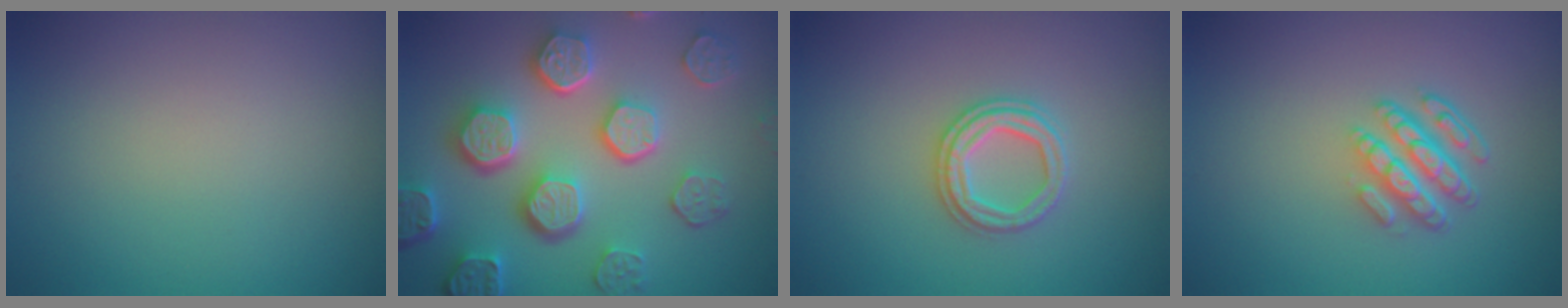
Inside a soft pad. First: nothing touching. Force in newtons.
{"total": 7.9, "press": 6.0, "slide": 5.2}
{"total": 2.4, "press": 2.4, "slide": 0.4}
{"total": 4.3, "press": 3.1, "slide": 3.0}